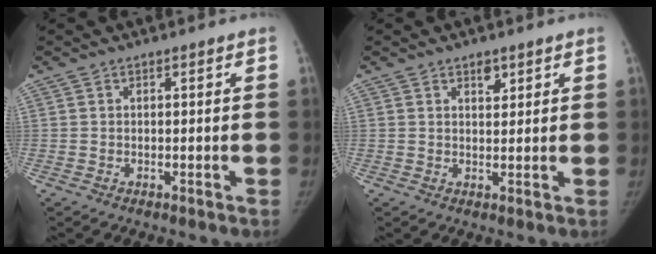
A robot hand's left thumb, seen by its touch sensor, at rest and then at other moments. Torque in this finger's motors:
{"motor_torque": [0.21, -0.08, 0.30, -0.19, 0.05]}